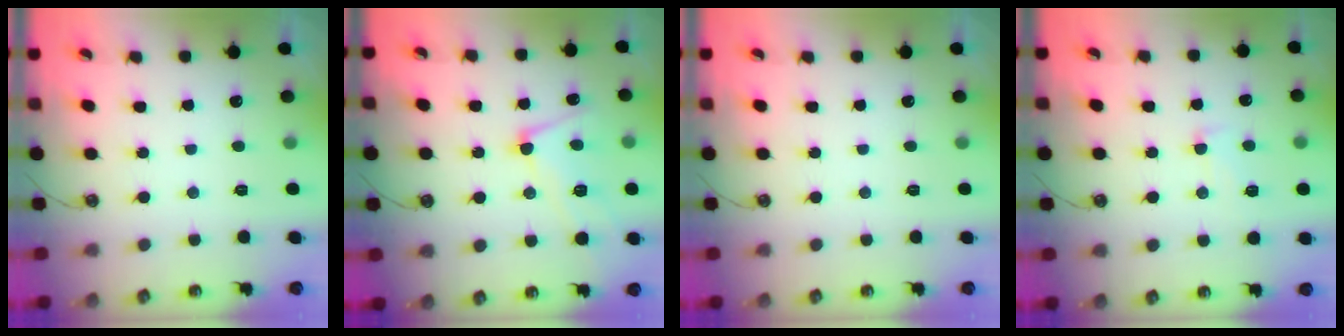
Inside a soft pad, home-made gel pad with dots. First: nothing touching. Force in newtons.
{"total": 3.5, "press": 3.2, "slide": 1.2}
{"total": 0.0}
{"total": 2.0, "press": 1.7, "slide": 1.0}